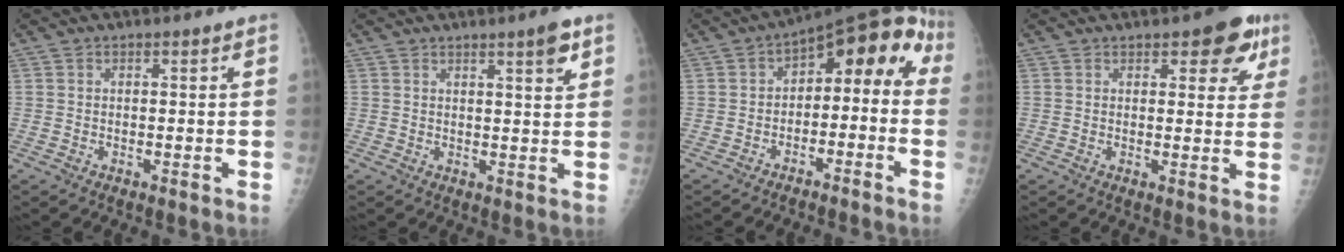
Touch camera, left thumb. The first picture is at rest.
{"total": 4.0, "force": [2.4, 0.5, 3.1], "torque": [-0.040, -0.015, 0.034]}
{"total": 11.4, "force": [-2.4, 7.0, 8.7], "torque": [-0.077, 0.075, -0.042]}
{"total": 7.3, "force": [3.8, 3.4, 5.2], "torque": [-0.026, -0.010, 0.037]}